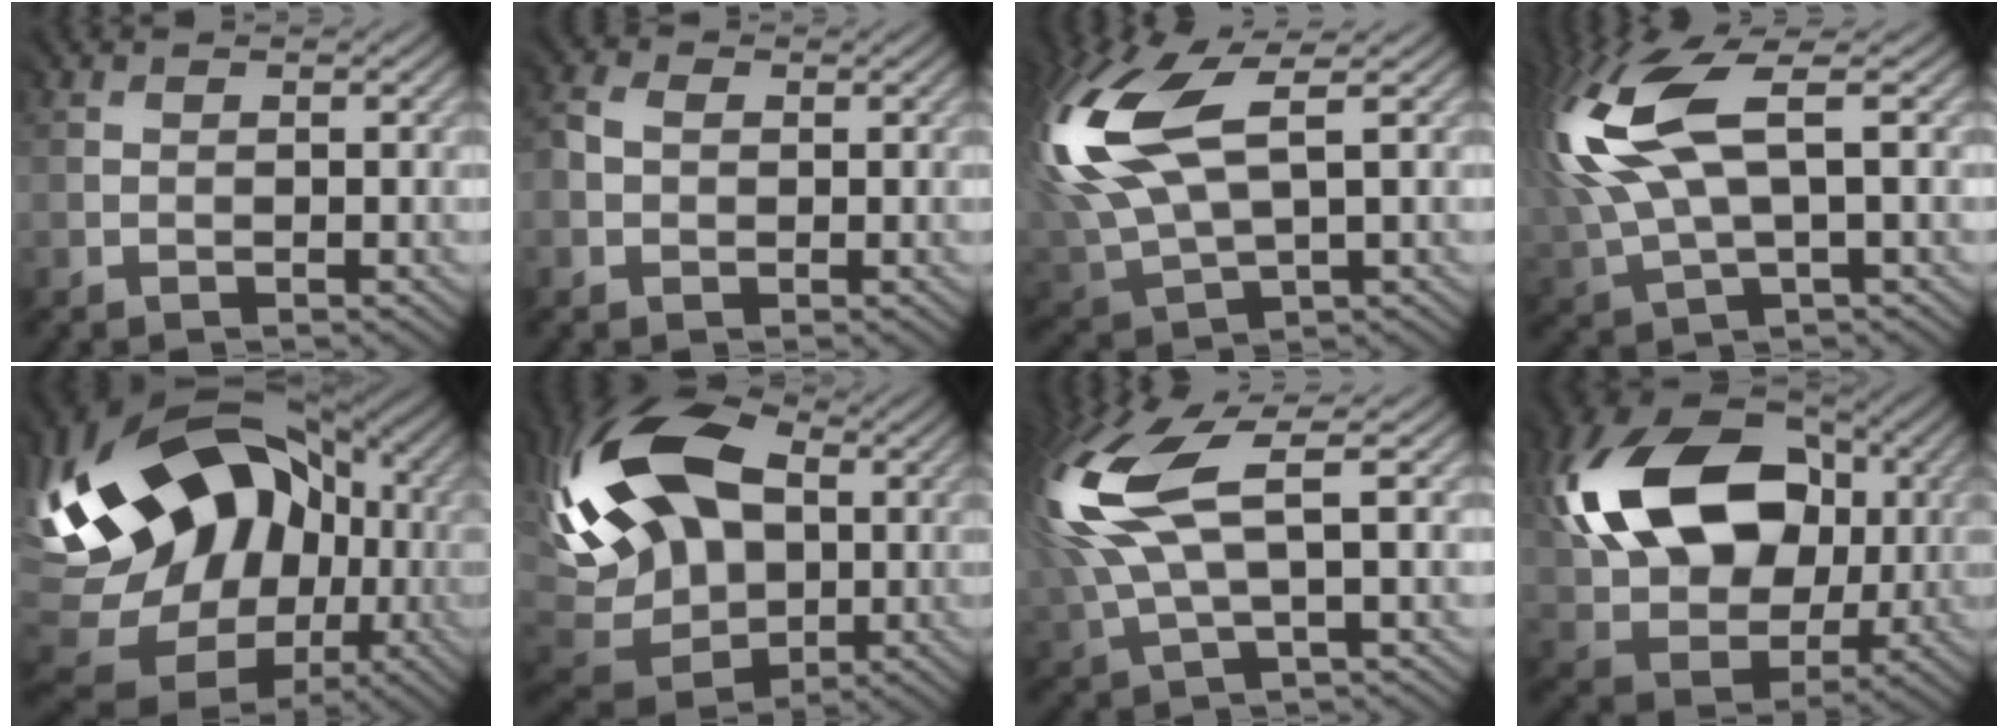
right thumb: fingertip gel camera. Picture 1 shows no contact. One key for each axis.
{"total": 3.1, "fx": 0.3, "fy": 2.6, "fz": 1.5, "tx": -0.043, "ty": -0.002, "tz": 0.009}
{"total": 15.0, "fx": 4.9, "fy": 7.5, "fz": 12.0, "tx": -0.322, "ty": 0.016, "tz": 0.099}
{"total": 12.2, "fx": 4.0, "fy": 4.8, "fz": 10.5, "tx": -0.270, "ty": 0.015, "tz": 0.080}
{"total": 21.3, "fx": 0.7, "fy": 16.7, "fz": 13.1, "tx": -0.286, "ty": -0.013, "tz": 0.034}
{"total": 19.0, "fx": 5.2, "fy": 12.7, "fz": 13.1, "tx": -0.300, "ty": 0.020, "tz": 0.101}
{"total": 12.1, "fx": 3.6, "fy": 4.4, "fz": 10.6, "tx": -0.283, "ty": 0.016, "tz": 0.075}
{"total": 17.1, "fx": 4.3, "fy": 12.2, "fz": 11.3, "tx": -0.257, "ty": 0.017, "tz": 0.086}